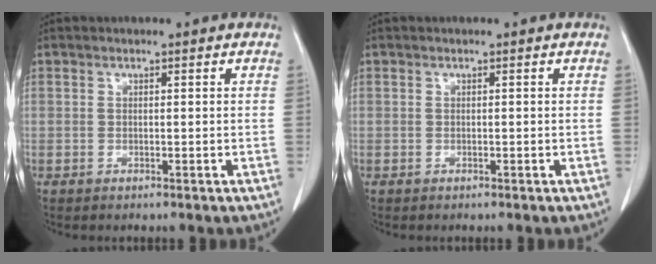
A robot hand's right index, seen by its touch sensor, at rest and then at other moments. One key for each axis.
{"total": 0.0}